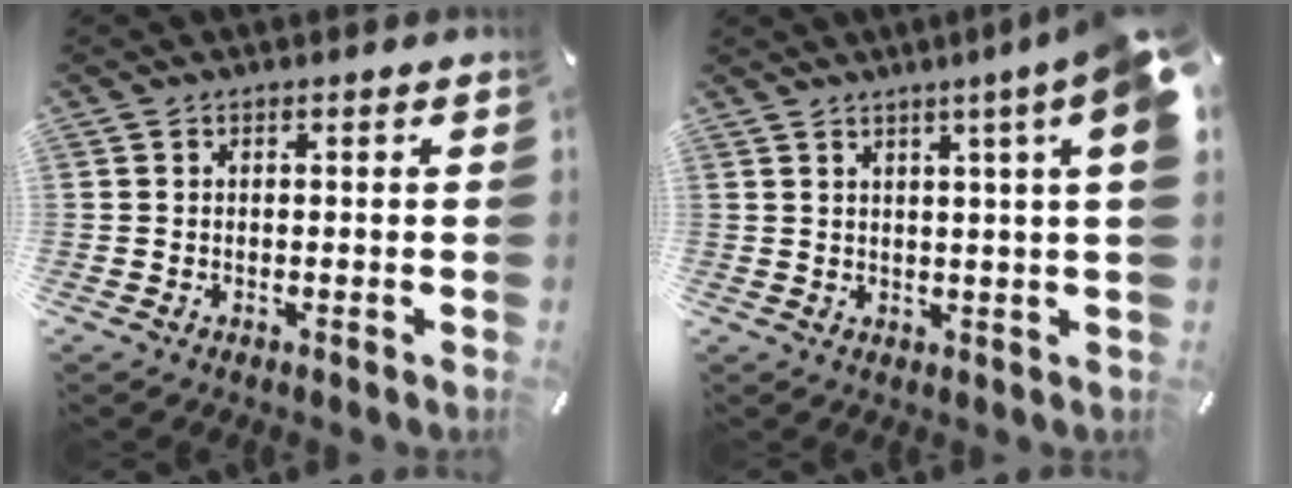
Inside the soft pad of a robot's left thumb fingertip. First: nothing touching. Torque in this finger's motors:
{"motor_torque": [2.84, 2.17, 1.45, -1.31, 0.15]}